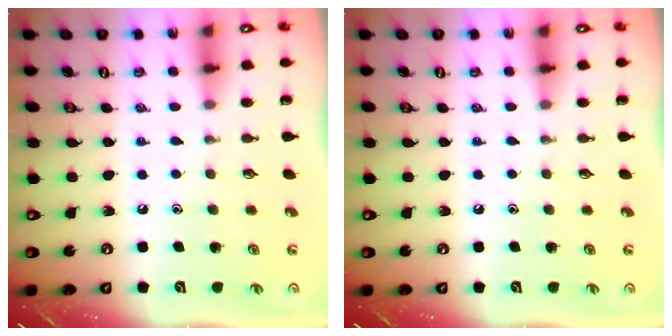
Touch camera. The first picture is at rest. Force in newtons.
{"total": 0.0}